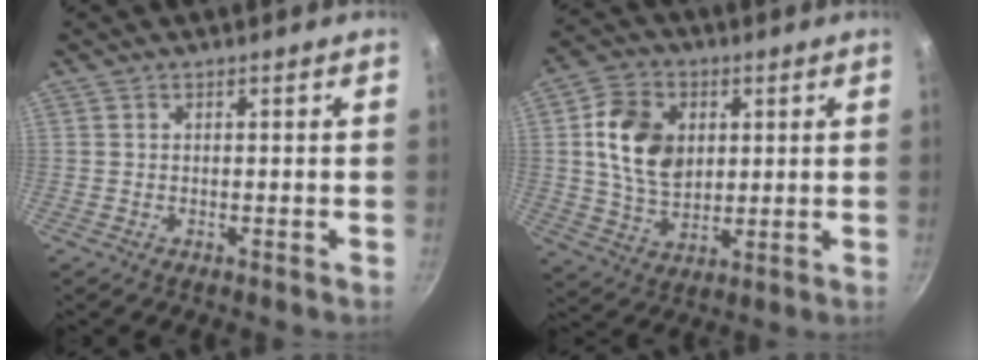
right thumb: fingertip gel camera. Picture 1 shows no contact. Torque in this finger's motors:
{"motor_torque": [0.66, 0.86, 0.64, 0.32, 0.26]}